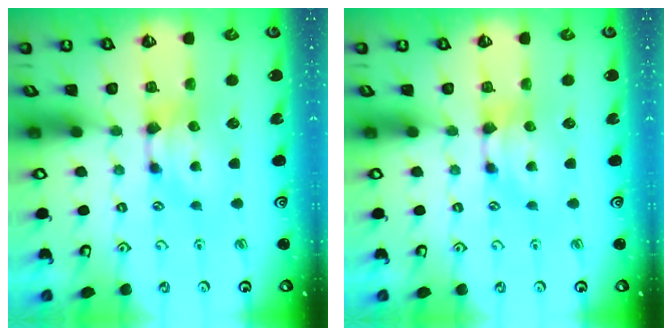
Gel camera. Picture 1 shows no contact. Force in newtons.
{"total": 0.0}